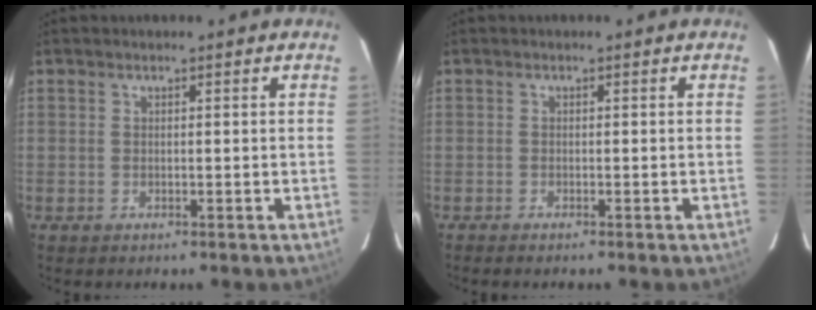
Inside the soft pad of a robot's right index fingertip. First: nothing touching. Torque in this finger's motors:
{"motor_torque": [-0.15, -0.12, 0.10, 0.01]}